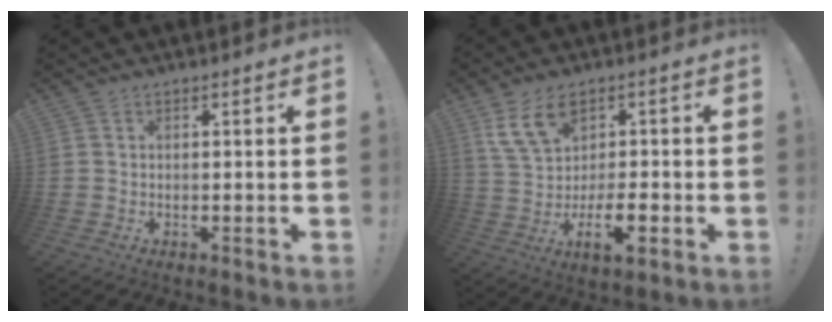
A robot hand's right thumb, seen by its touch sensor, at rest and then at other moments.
{"total": 12.0, "force": [0.0, 7.1, 9.7], "torque": [-0.176, 0.004, 0.003]}